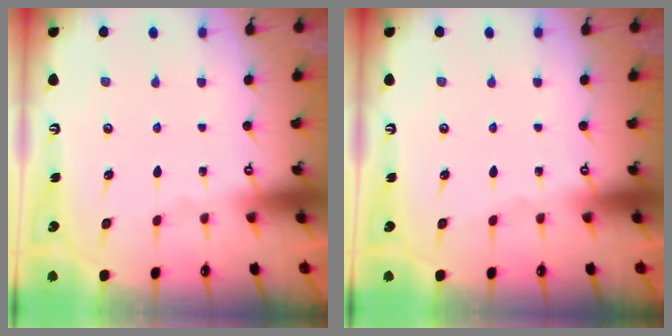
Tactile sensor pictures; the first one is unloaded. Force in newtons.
{"total": 0.0}